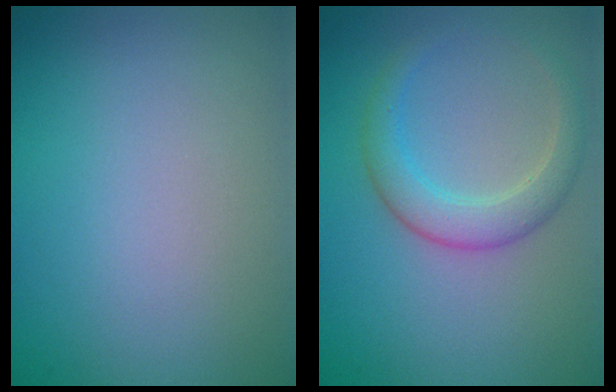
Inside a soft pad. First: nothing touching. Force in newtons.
{"total": 3.1, "press": 3.1, "slide": 0.3}